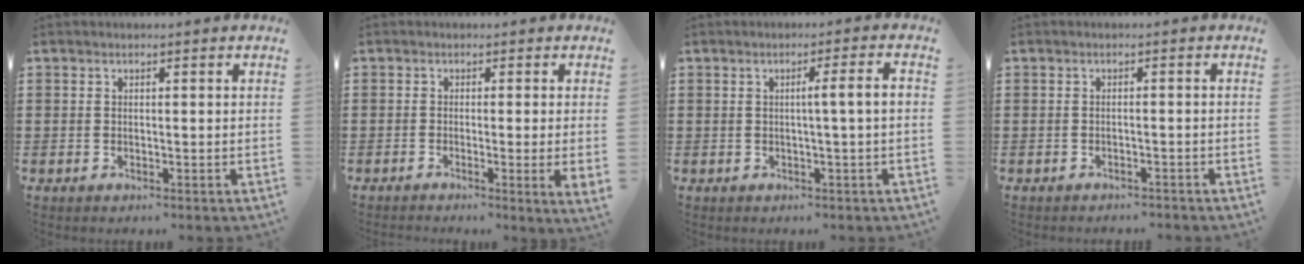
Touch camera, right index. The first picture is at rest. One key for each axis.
{"total": 1.5, "fx": -0.3, "fy": -0.2, "fz": 1.4, "tx": -0.026, "ty": -0.008, "tz": -0.005}
{"total": 3.6, "fx": 0.0, "fy": -0.4, "fz": 3.6, "tx": -0.064, "ty": -0.006, "tz": -0.005}
{"total": 0.9, "fx": -0.9, "fy": 0.0, "fz": 0.2, "tx": -0.008, "ty": -0.001, "tz": -0.018}